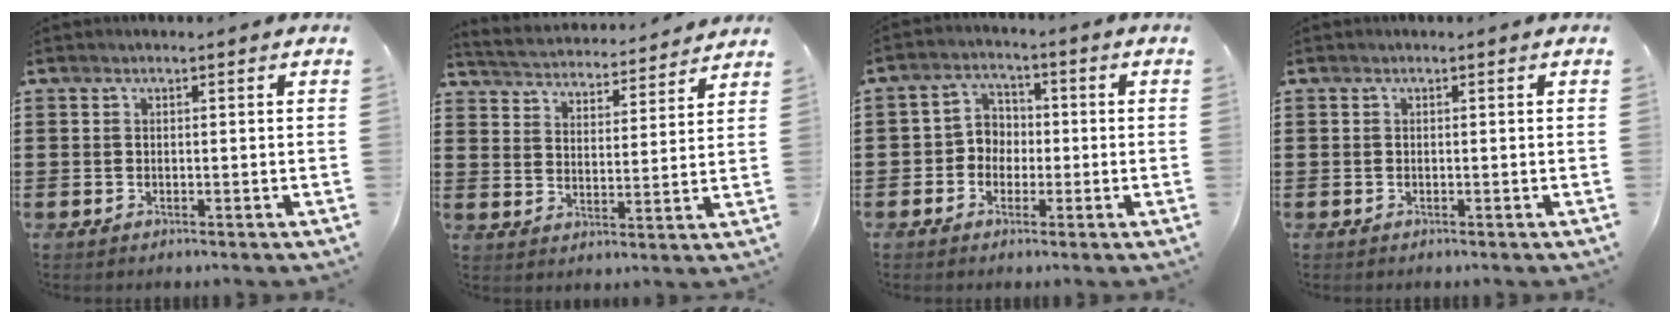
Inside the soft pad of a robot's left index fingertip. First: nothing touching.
{"total": 3.9, "force": [3.9, -0.1, -0.1], "torque": [-0.021, -0.034, 0.062]}
{"total": 4.2, "force": [-1.2, 3.8, 1.4], "torque": [-0.041, 0.013, -0.029]}
{"total": 0.0}